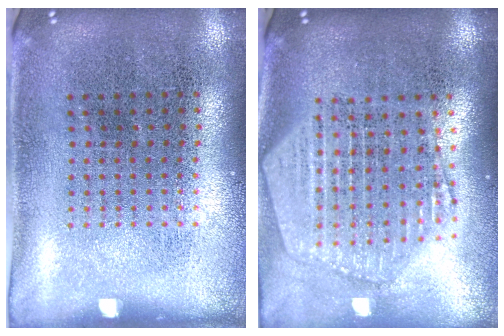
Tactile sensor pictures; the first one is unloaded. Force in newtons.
{"total": 2.4, "press": 2.1, "slide": 1.3}